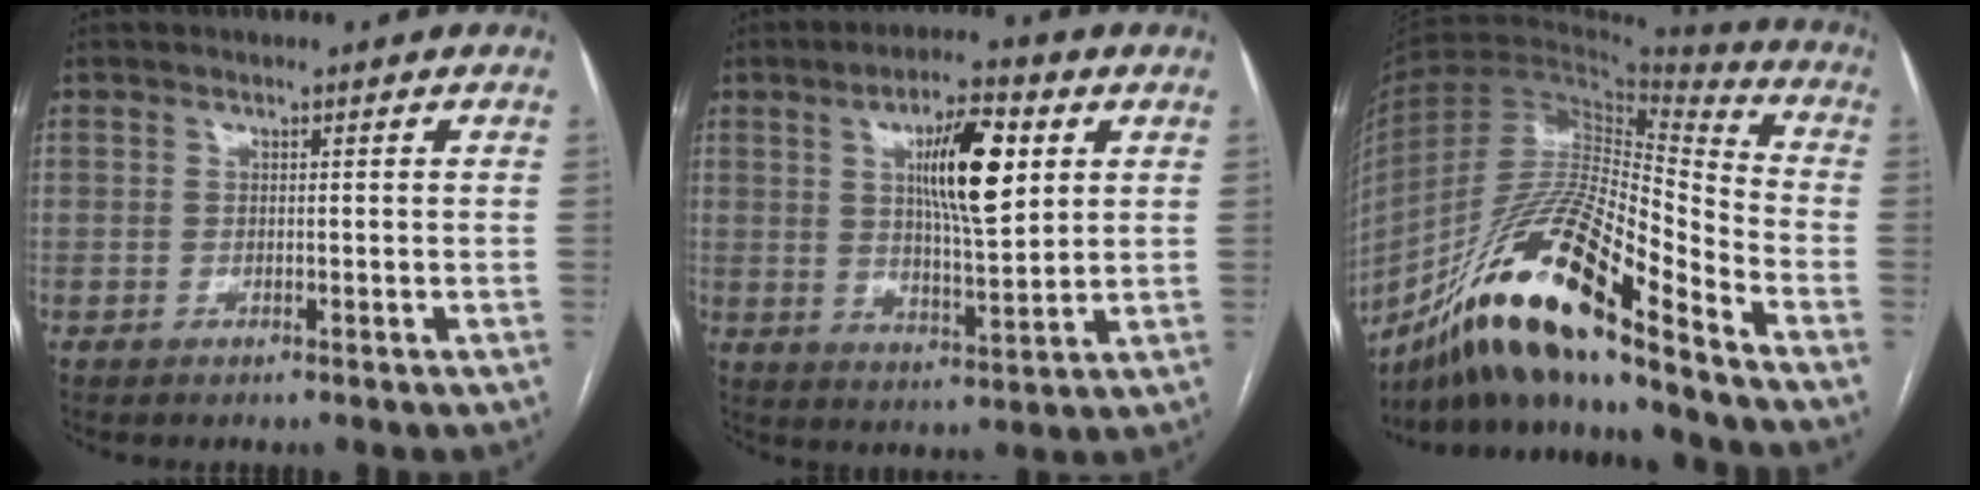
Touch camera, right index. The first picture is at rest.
{"total": 12.0, "force": [3.7, 2.6, 11.1], "torque": [-0.189, 0.004, 0.063]}
{"total": 21.5, "force": [-14.6, 2.5, 15.6], "torque": [-0.301, -0.019, -0.264]}